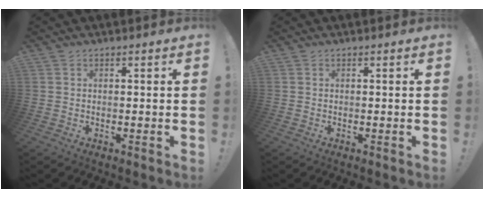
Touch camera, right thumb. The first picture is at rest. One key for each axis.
{"total": 0.0}